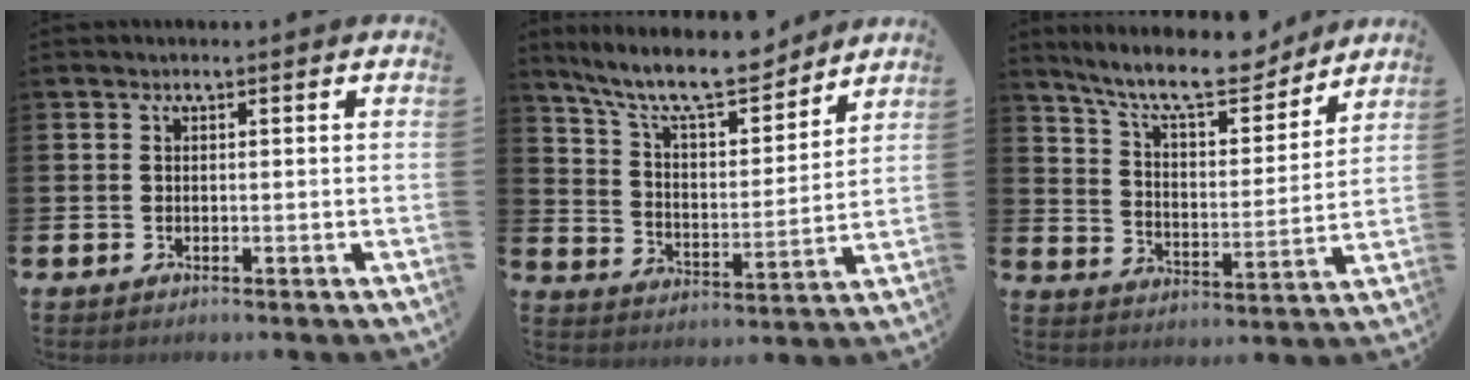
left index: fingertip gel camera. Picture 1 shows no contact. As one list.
[{"total": 11.2, "force": [9.9, 2.6, 4.6], "torque": [-0.116, -0.062, 0.173]}, {"total": 11.2, "force": [9.9, 2.7, 4.5], "torque": [-0.105, -0.062, 0.171]}]